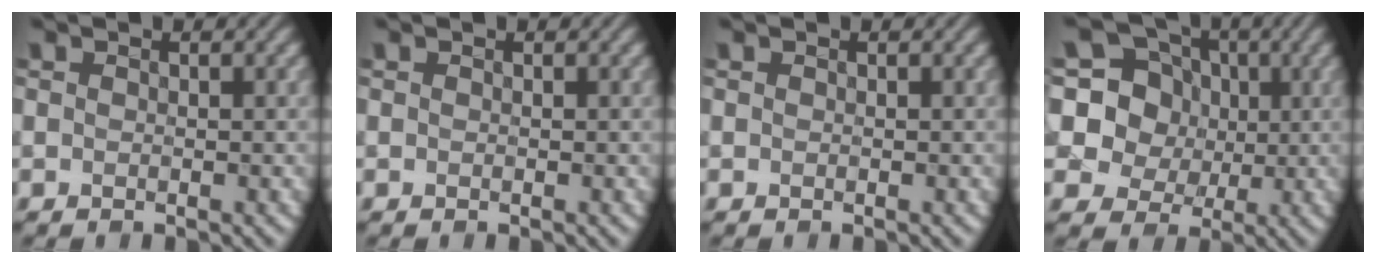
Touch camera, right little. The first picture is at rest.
{"total": 0.0}
{"total": 0.0}
{"total": 11.1, "force": [3.2, 9.9, 3.8], "torque": [-0.122, 0.035, 0.062]}